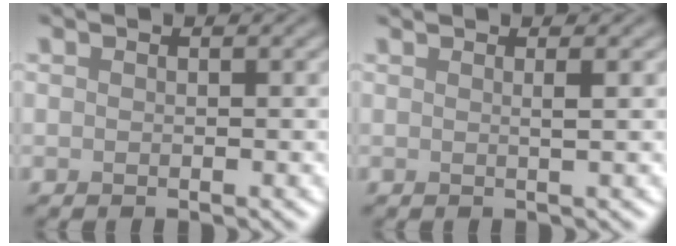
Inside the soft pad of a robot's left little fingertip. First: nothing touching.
{"total": 1.4, "force": [0.4, 0.5, 1.3], "torque": [-0.015, 0.003, -0.003]}